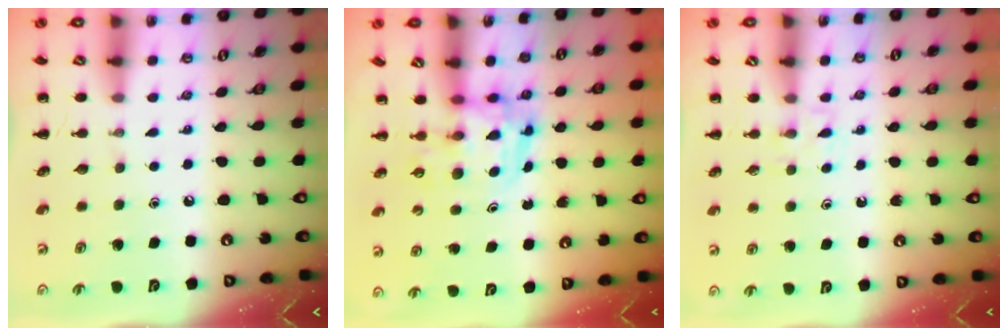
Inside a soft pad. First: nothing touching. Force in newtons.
{"total": 3.5, "press": 3.4, "slide": 0.6}
{"total": 2.9, "press": 2.7, "slide": 1.2}